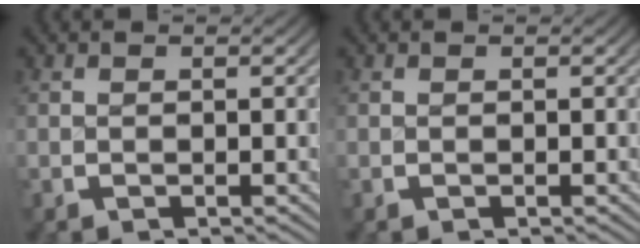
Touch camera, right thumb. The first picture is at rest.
{"total": 0.0}